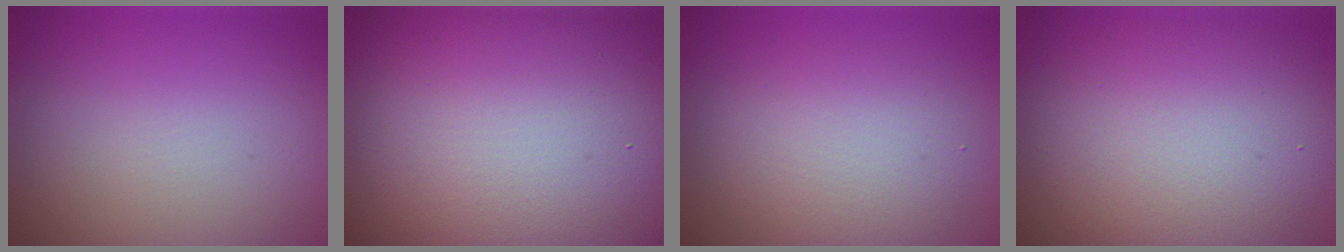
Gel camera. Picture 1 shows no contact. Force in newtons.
{"total": 25.1, "press": 25.1, "slide": 1.4}
{"total": 4.2, "press": 4.2, "slide": 0.3}
{"total": 9.7, "press": 9.7, "slide": 0.4}